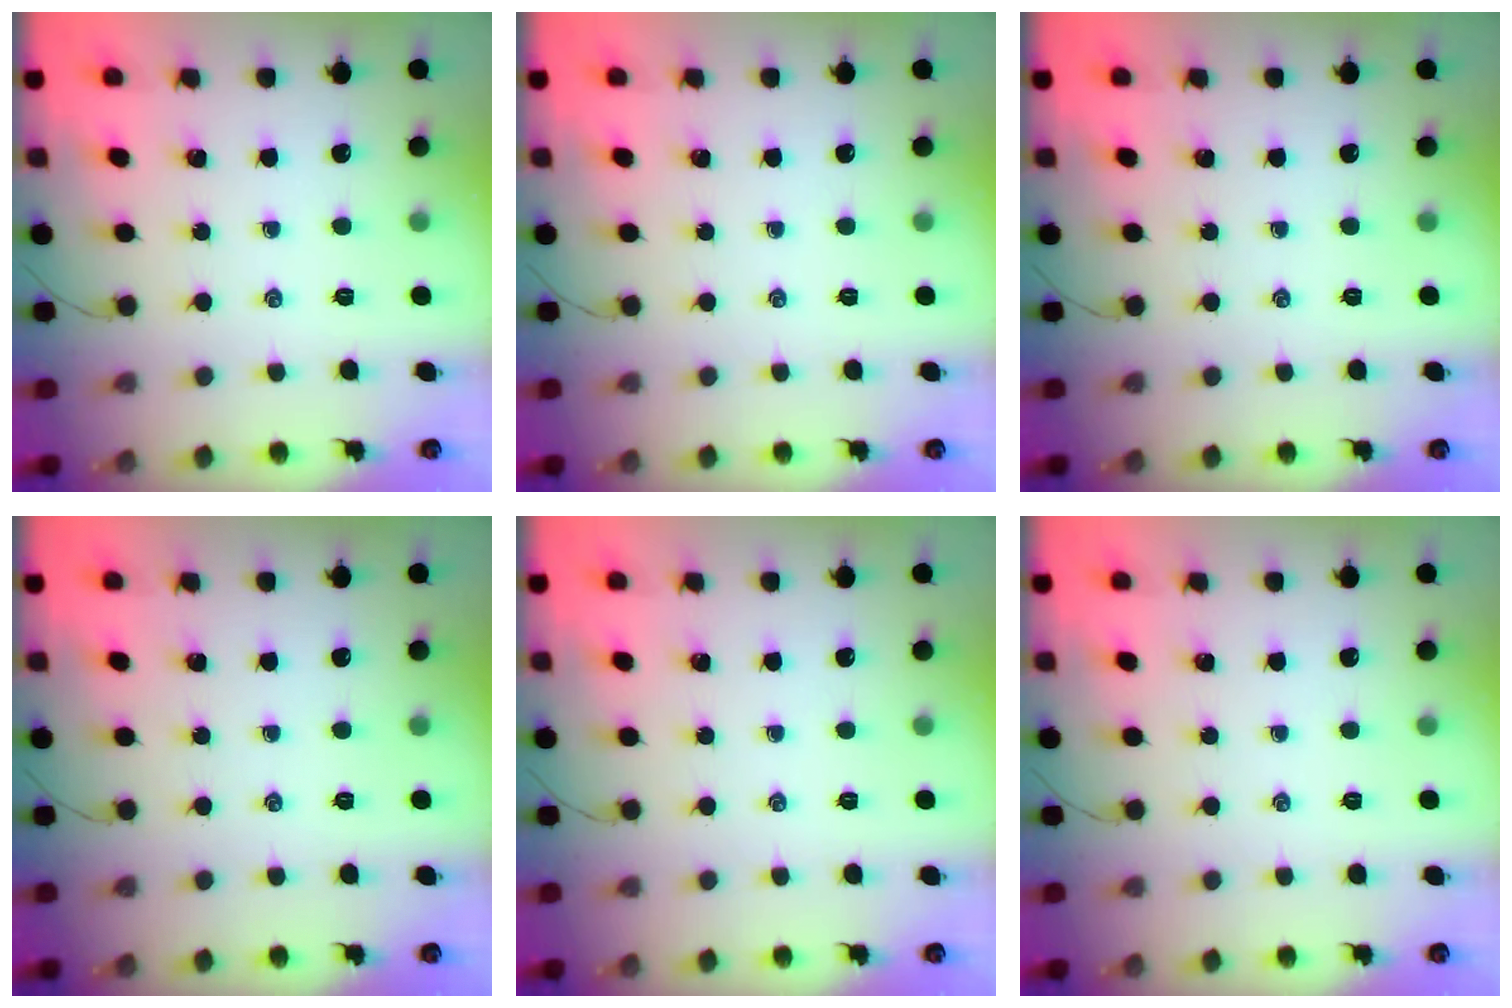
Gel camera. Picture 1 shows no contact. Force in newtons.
{"total": 0.0}
{"total": 0.0}
{"total": 0.0}
{"total": 0.0}
{"total": 0.0}